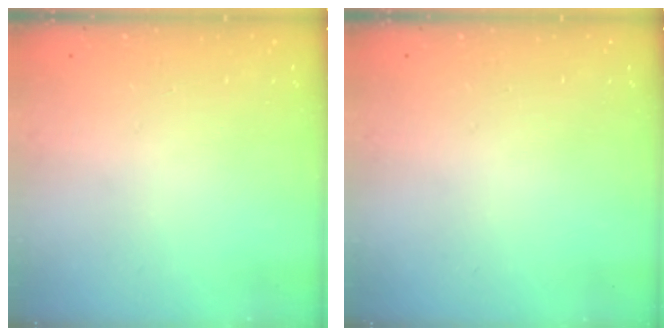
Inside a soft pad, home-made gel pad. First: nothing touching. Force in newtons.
{"total": 0.0}